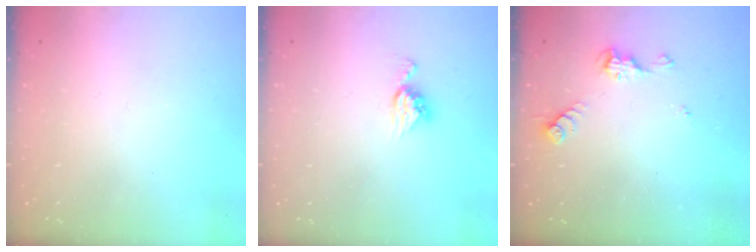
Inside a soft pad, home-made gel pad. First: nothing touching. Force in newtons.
{"total": 7.1, "press": 7.1, "slide": 0.3}
{"total": 6.3, "press": 6.3, "slide": 0.5}